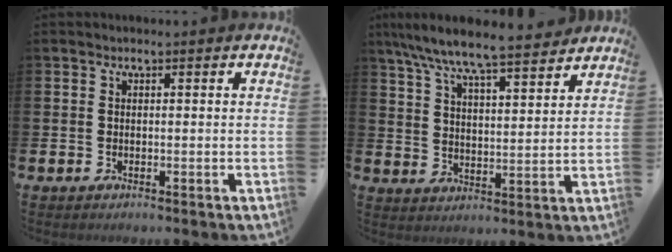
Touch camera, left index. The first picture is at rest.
{"total": 7.9, "force": [7.5, 0.4, 2.5], "torque": [-0.073, -0.053, 0.130]}